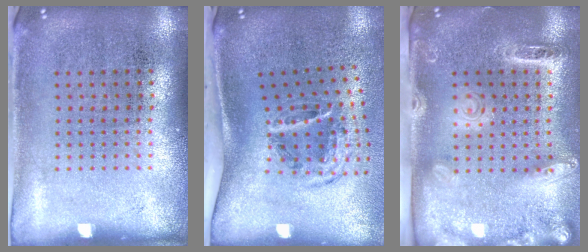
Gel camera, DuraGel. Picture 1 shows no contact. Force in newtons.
{"total": 2.0, "press": 1.2, "slide": 1.6}
{"total": 2.5, "press": 1.9, "slide": 1.6}